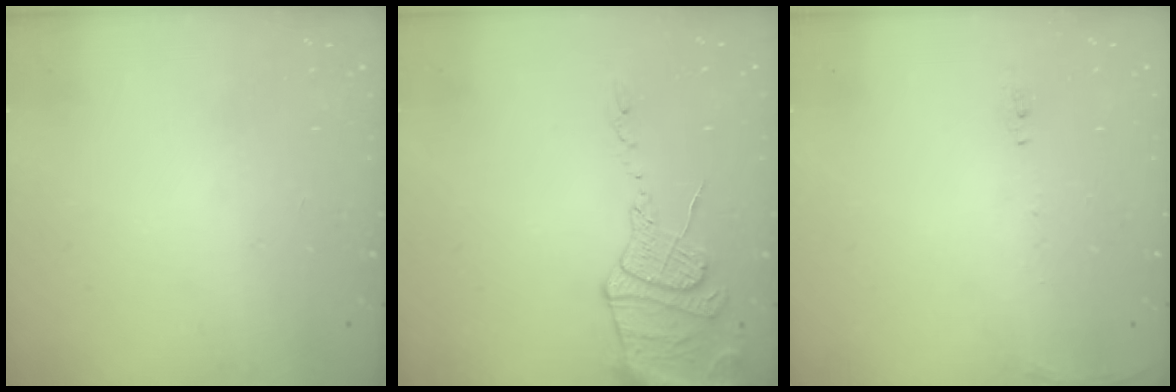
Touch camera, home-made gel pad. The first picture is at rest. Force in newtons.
{"total": 14.4, "press": 14.4, "slide": 1.4}
{"total": 6.1, "press": 6.0, "slide": 0.9}